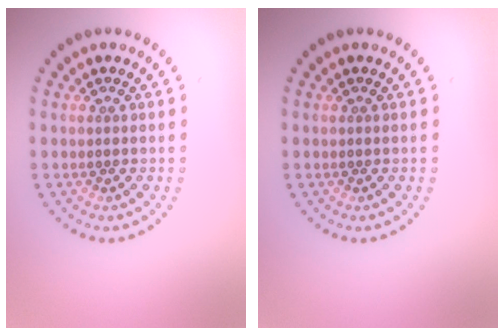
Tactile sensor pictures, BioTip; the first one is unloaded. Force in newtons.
{"total": 0.0}